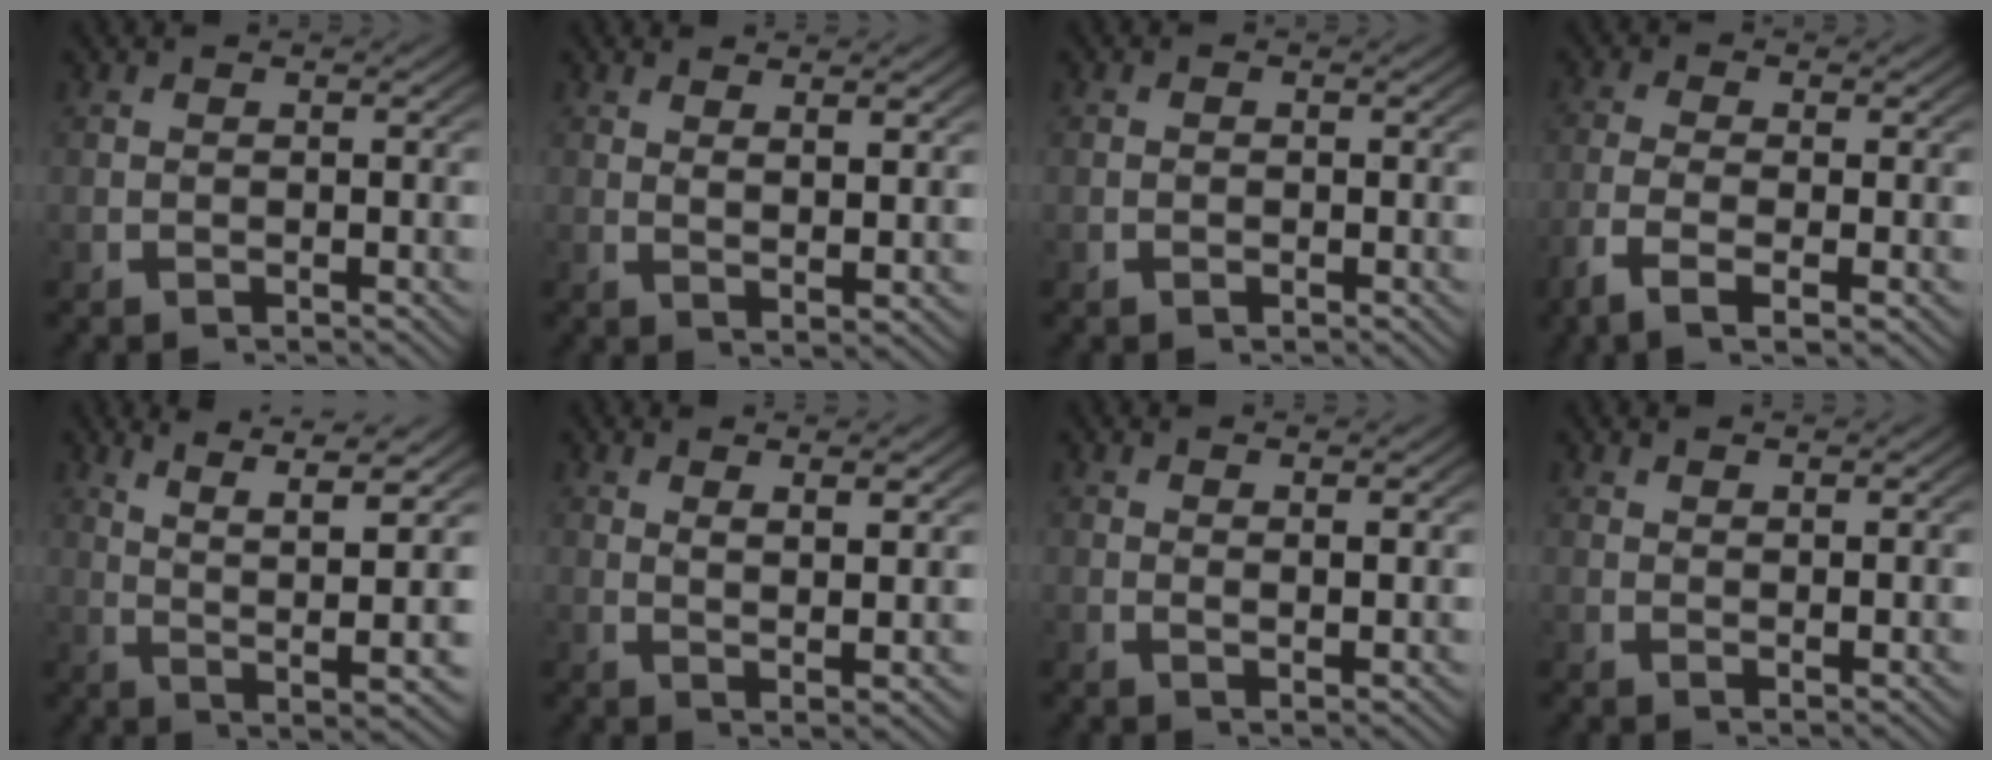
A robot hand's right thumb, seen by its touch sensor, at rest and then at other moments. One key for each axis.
{"total": 2.3, "fx": 1.7, "fy": 0.2, "fz": 1.6, "tx": -0.028, "ty": -0.007, "tz": 0.034}
{"total": 0.5, "fx": -0.2, "fy": 0.3, "fz": 0.3, "tx": -0.005, "ty": -0.003, "tz": -0.006}
{"total": 4.3, "fx": -1.4, "fy": 1.6, "fz": 3.8, "tx": -0.092, "ty": -0.012, "tz": -0.020}
{"total": 10.8, "fx": 3.8, "fy": 4.6, "fz": 9.0, "tx": -0.134, "ty": 0.007, "tz": 0.056}
{"total": 3.1, "fx": 1.9, "fy": 0.3, "fz": 2.4, "tx": -0.042, "ty": -0.006, "tz": 0.039}
{"total": 1.7, "fx": 1.3, "fy": 0.0, "fz": 1.2, "tx": -0.022, "ty": -0.006, "tz": 0.028}
{"total": 1.6, "fx": 1.5, "fy": -0.1, "fz": 0.5, "tx": -0.006, "ty": -0.004, "tz": 0.034}